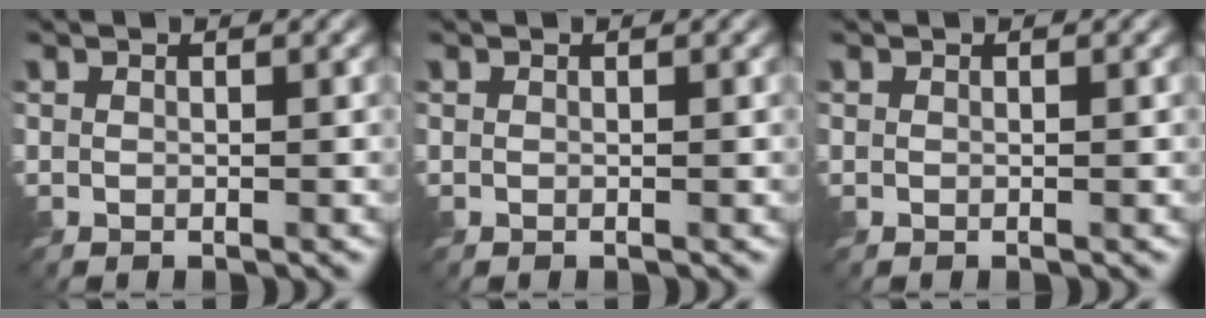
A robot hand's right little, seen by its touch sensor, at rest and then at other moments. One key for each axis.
{"total": 0.0}
{"total": 0.0}